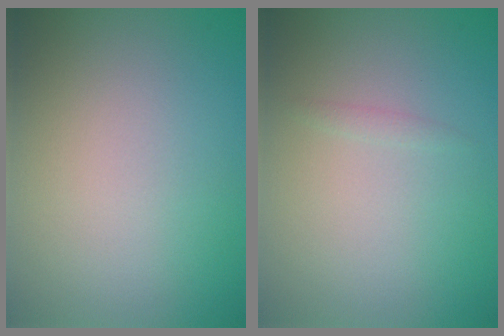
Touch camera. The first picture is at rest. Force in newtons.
{"total": 0.6, "press": 0.6, "slide": 0.0}